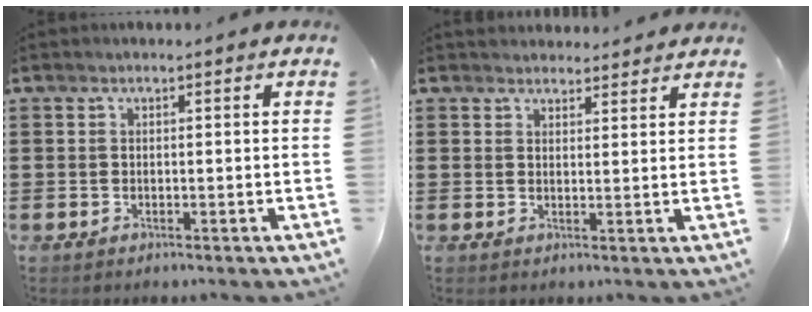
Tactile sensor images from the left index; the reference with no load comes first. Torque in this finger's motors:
{"motor_torque": [-0.88, -1.26, -0.18, -0.08]}